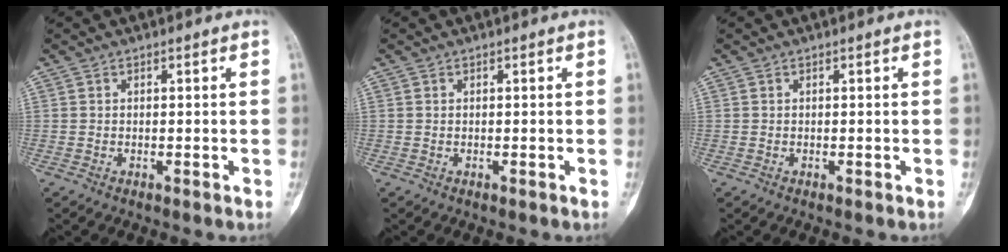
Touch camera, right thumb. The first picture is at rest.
{"total": 0.0}
{"total": 0.0}